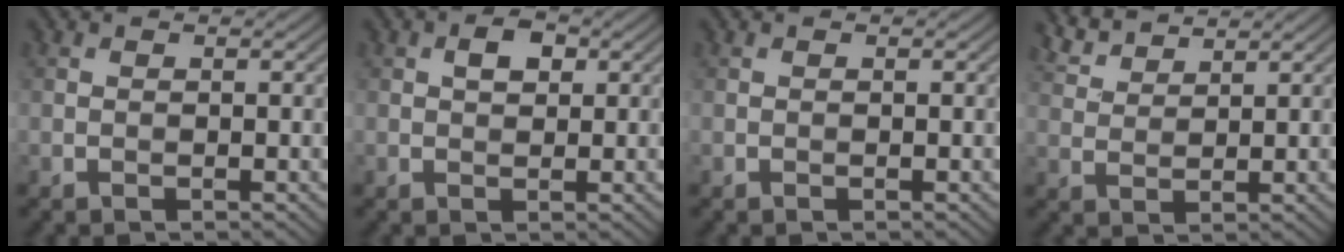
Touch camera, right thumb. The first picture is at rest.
{"total": 2.4, "force": [0.8, 1.5, 1.7], "torque": [-0.029, 0.003, 0.010]}
{"total": 0.0}
{"total": 4.2, "force": [3.8, 0.9, 1.5], "torque": [-0.040, 0.003, 0.087]}